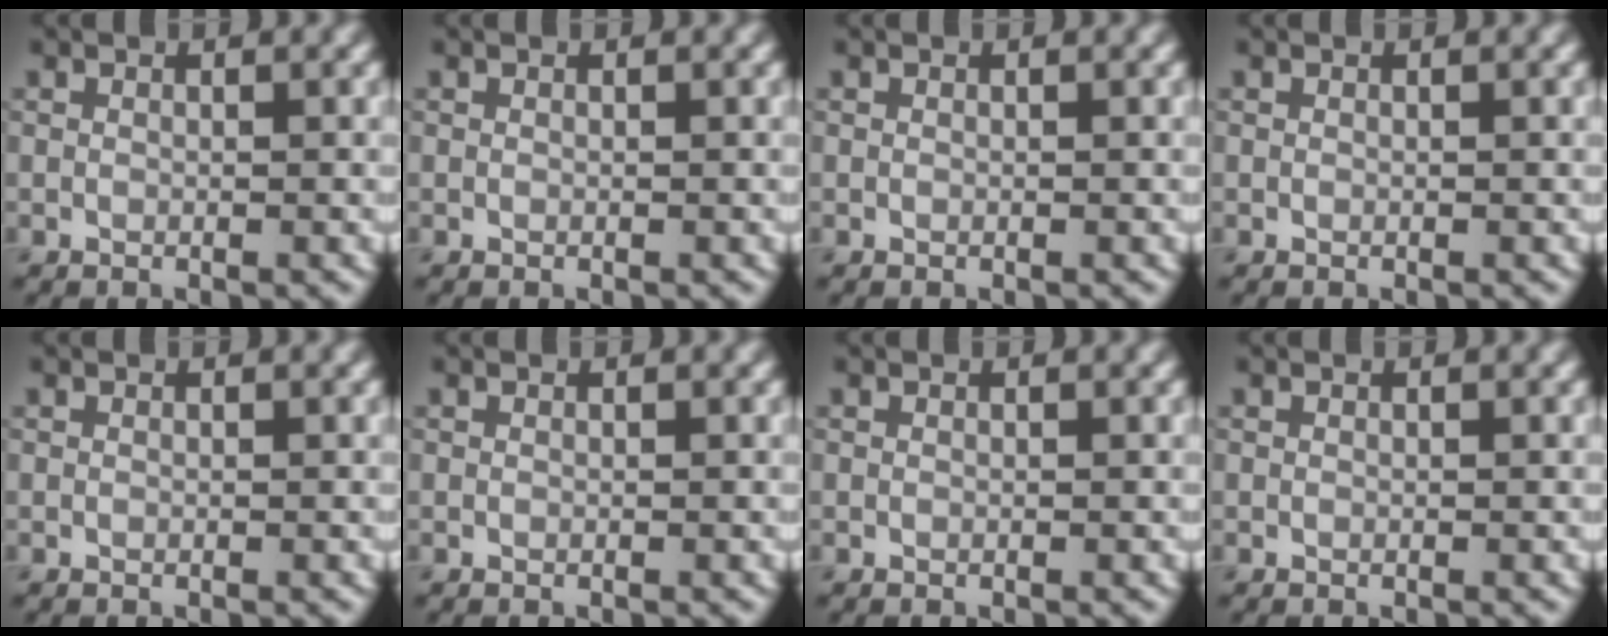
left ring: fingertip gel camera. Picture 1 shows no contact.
{"total": 0.0}
{"total": 0.0}
{"total": 0.0}
{"total": 0.0}
{"total": 0.0}
{"total": 0.0}
{"total": 0.0}